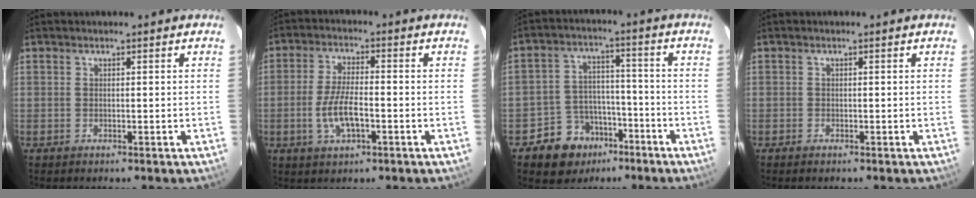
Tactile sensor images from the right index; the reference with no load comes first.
{"total": 7.5, "force": [-2.4, 2.7, 6.6], "torque": [-0.134, -0.004, -0.044]}
{"total": 9.7, "force": [-6.1, 7.3, 2.0], "torque": [-0.052, 0.033, -0.083]}
{"total": 0.8, "force": [-0.7, 0.4, 0.2], "torque": [-0.006, -0.002, -0.014]}